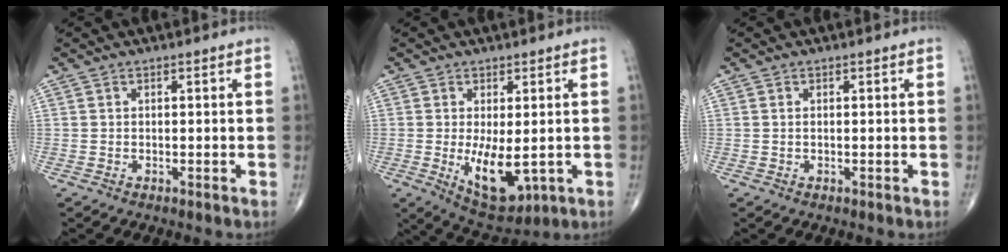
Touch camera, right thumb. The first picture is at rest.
{"total": 9.1, "force": [-1.1, 4.0, 8.1], "torque": [-0.118, -0.023, -0.001]}
{"total": 0.0}